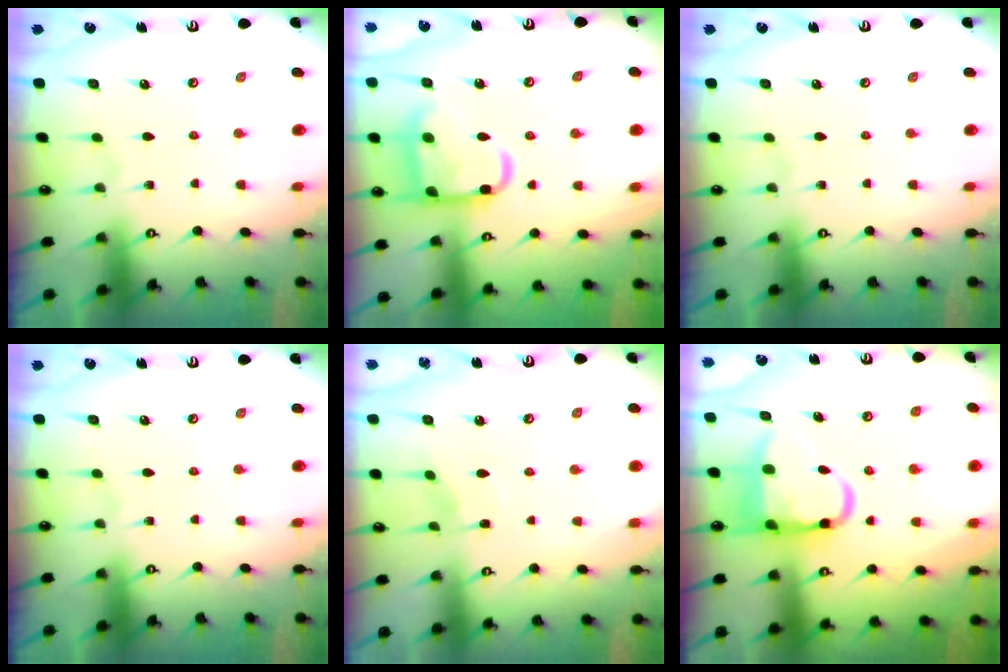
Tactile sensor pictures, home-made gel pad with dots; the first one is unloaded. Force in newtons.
{"total": 15.5, "press": 15.4, "slide": 1.2}
{"total": 0.0}
{"total": 0.0}
{"total": 3.8, "press": 3.7, "slide": 0.6}
{"total": 10.6, "press": 10.6, "slide": 1.1}